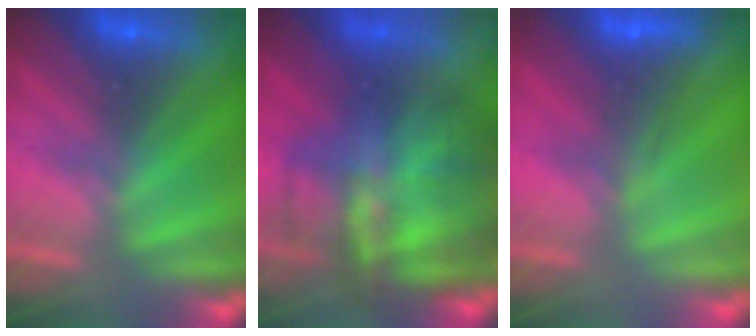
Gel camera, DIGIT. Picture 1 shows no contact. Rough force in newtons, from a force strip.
{"total": 10.8}
{"total": 2.9}